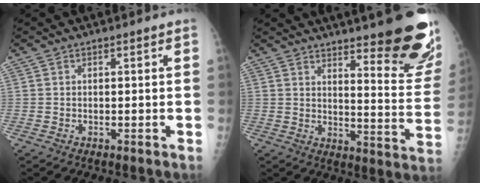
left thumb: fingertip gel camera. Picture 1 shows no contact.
{"total": 21.9, "force": [15.1, 4.7, 15.2], "torque": [-0.165, -0.101, 0.189]}